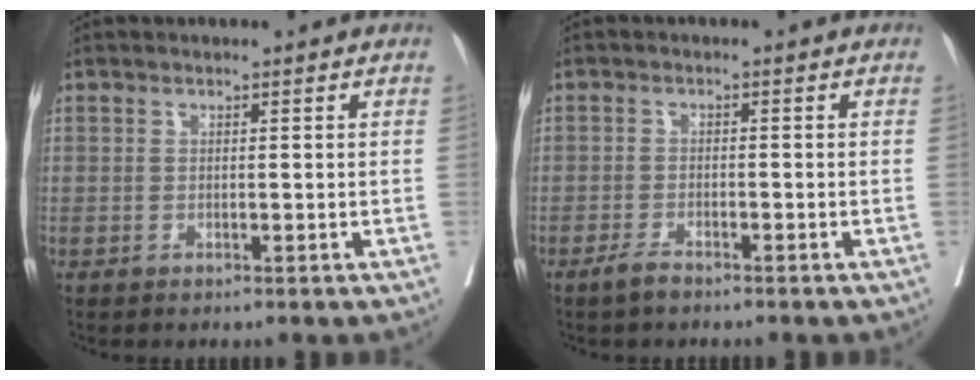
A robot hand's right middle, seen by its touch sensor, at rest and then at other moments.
{"total": 2.0, "force": [-1.7, 0.4, 1.0], "torque": [-0.023, -0.002, -0.032]}